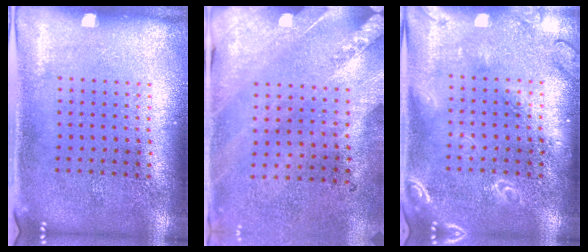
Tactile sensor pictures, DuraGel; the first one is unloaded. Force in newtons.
{"total": 2.5, "press": 2.0, "slide": 1.4}
{"total": 2.9, "press": 2.9, "slide": 0.4}